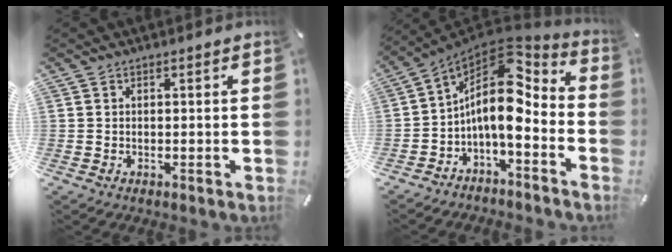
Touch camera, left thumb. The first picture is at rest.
{"total": 13.8, "force": [1.1, 7.5, 11.5], "torque": [-0.208, -0.035, 0.014]}